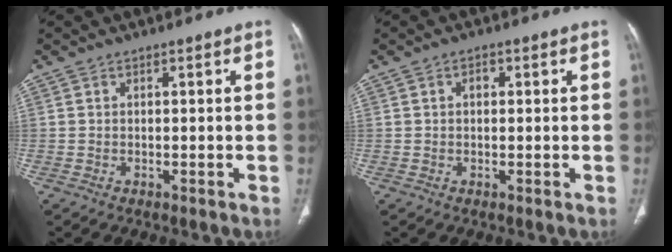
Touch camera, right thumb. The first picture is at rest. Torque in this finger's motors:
{"motor_torque": [-0.27, 0.15, -0.15, 0.02, 0.03]}